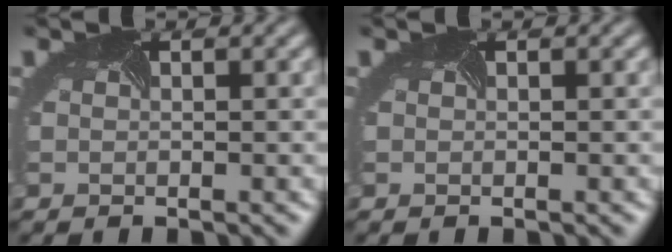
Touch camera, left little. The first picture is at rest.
{"total": 0.0}